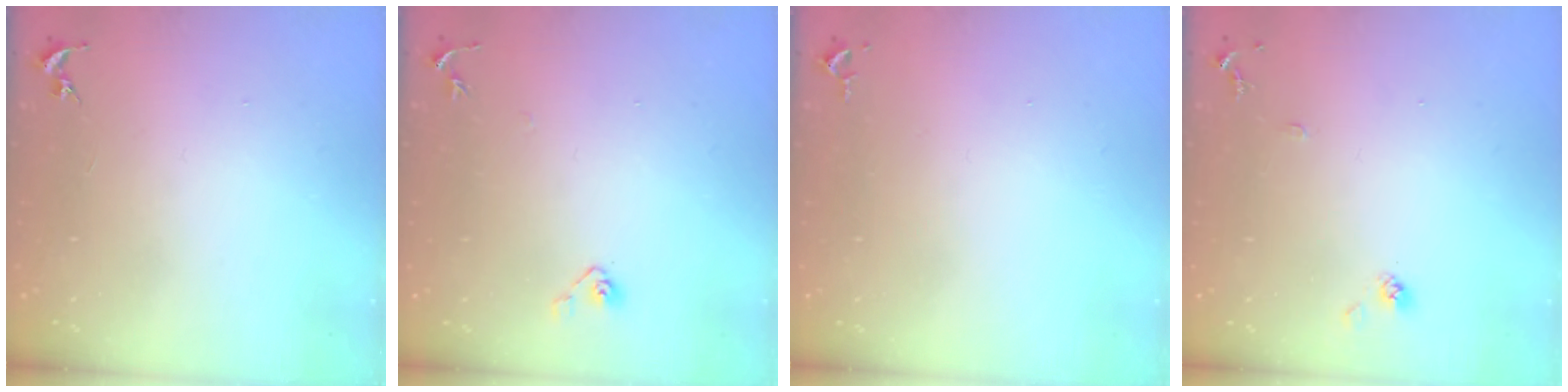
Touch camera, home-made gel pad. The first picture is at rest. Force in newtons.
{"total": 4.5, "press": 4.4, "slide": 0.8}
{"total": 2.6, "press": 2.6, "slide": 0.4}
{"total": 7.8, "press": 7.7, "slide": 0.6}